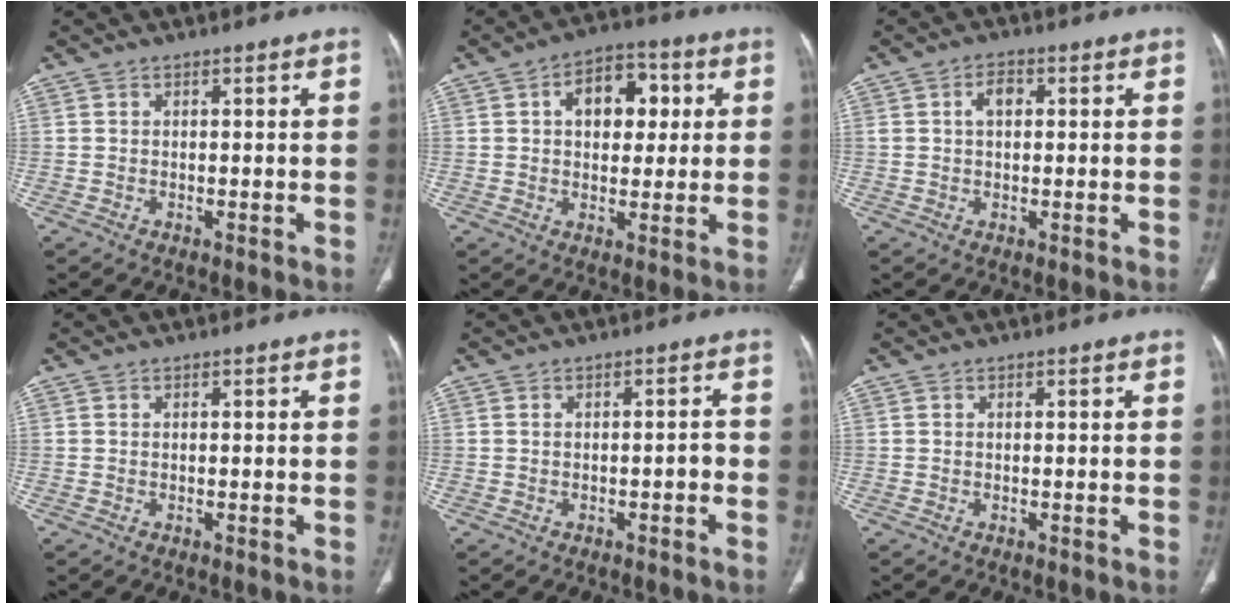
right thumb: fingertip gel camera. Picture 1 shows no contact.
{"total": 10.5, "force": [2.4, 6.8, 7.5], "torque": [-0.073, 0.012, 0.033]}
{"total": 3.3, "force": [0.7, 2.1, 2.4], "torque": [-0.039, 0.010, 0.011]}
{"total": 0.0}
{"total": 1.5, "force": [-0.7, 0.6, 1.2], "torque": [-0.014, 0.009, -0.012]}
{"total": 0.0}